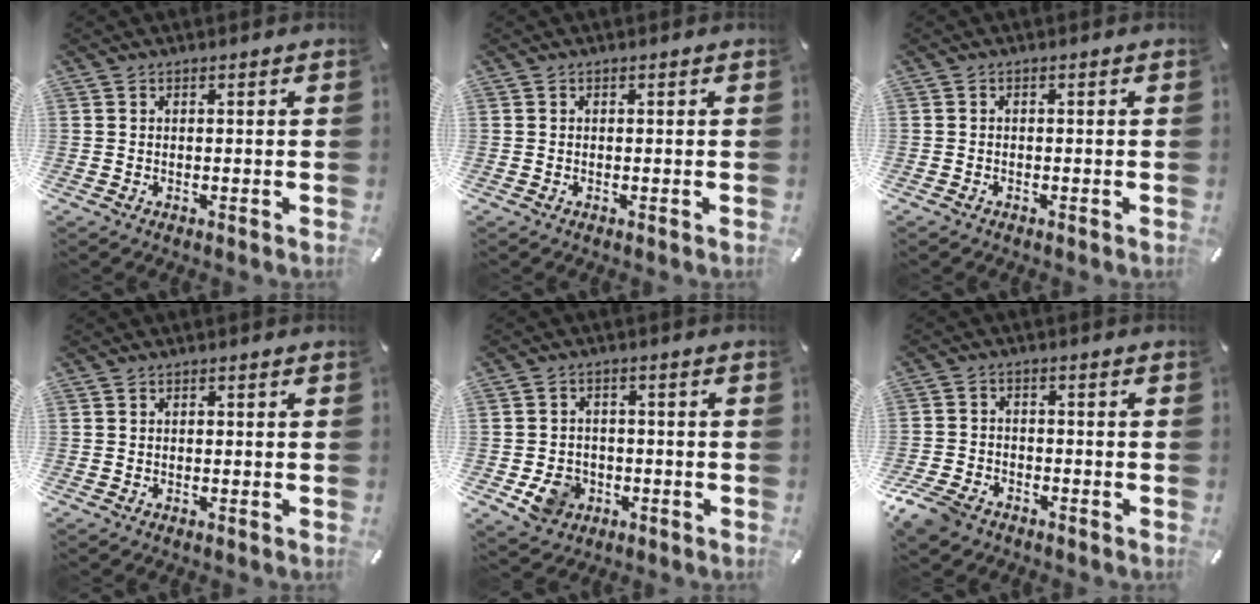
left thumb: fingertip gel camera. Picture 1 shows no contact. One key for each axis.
{"total": 0.0}
{"total": 0.6, "fx": -0.5, "fy": 0.4, "fz": 0.2, "tx": -0.002, "ty": 0.002, "tz": -0.012}
{"total": 0.0}
{"total": 7.4, "fx": -2.3, "fy": 6.4, "fz": 2.8, "tx": -0.066, "ty": 0.013, "tz": -0.040}
{"total": 6.3, "fx": -4.7, "fy": 3.6, "fz": 2.1, "tx": -0.058, "ty": 0.019, "tz": -0.095}